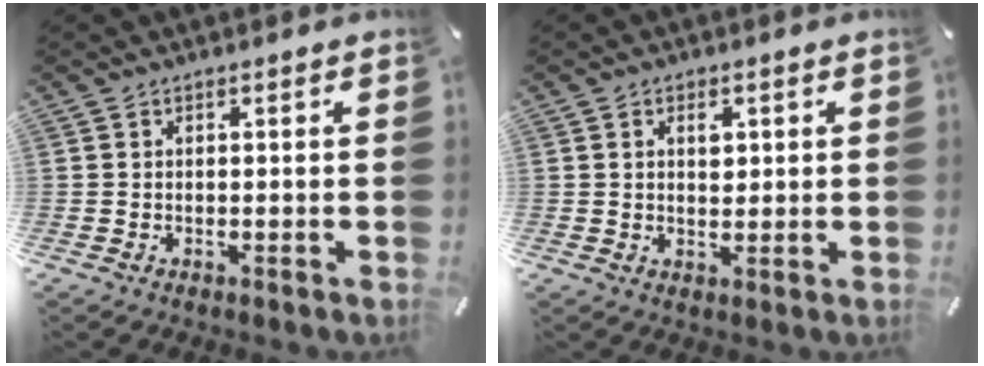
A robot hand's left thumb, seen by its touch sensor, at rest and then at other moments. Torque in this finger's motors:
{"motor_torque": [0.11, -0.32, 0.14, 0.16, 0.05]}